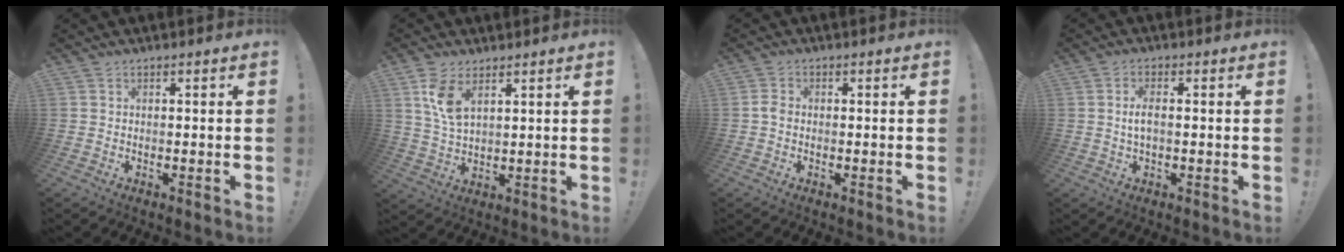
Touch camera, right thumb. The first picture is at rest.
{"total": 7.9, "force": [4.4, 3.7, 5.5], "torque": [-0.098, -0.023, 0.079]}
{"total": 2.3, "force": [-0.5, 1.6, 1.6], "torque": [-0.026, 0.009, -0.008]}
{"total": 4.3, "force": [0.2, 1.9, 3.8], "torque": [-0.061, 0.004, 0.002]}